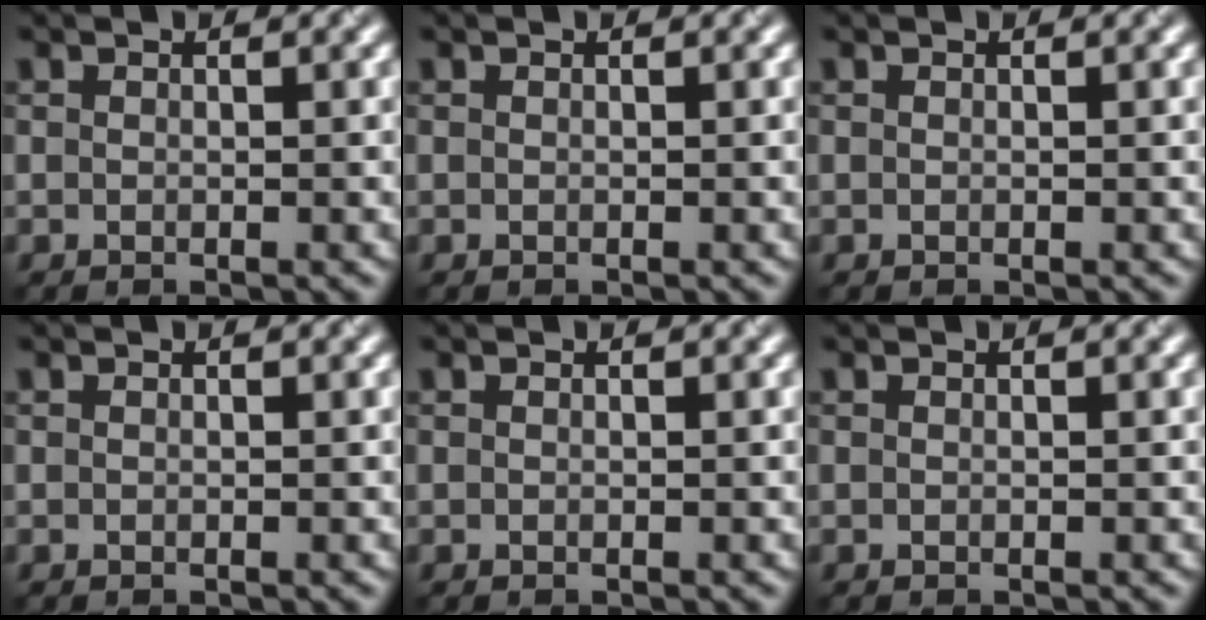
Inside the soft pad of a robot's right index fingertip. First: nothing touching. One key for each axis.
{"total": 0.0}
{"total": 0.0}
{"total": 0.0}
{"total": 0.0}
{"total": 0.0}